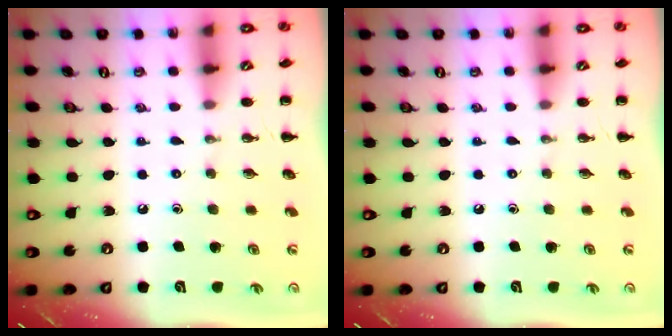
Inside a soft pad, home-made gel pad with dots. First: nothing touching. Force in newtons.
{"total": 0.0}